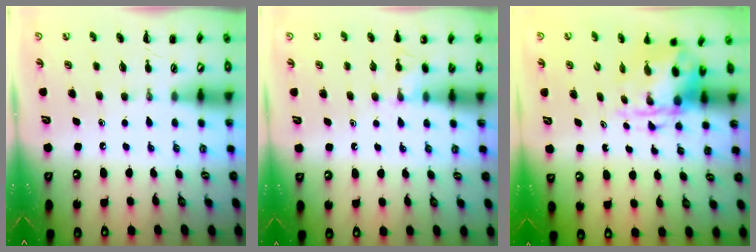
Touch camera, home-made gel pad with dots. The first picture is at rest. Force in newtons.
{"total": 5.5, "press": 5.1, "slide": 2.0}
{"total": 5.8, "press": 5.7, "slide": 1.1}